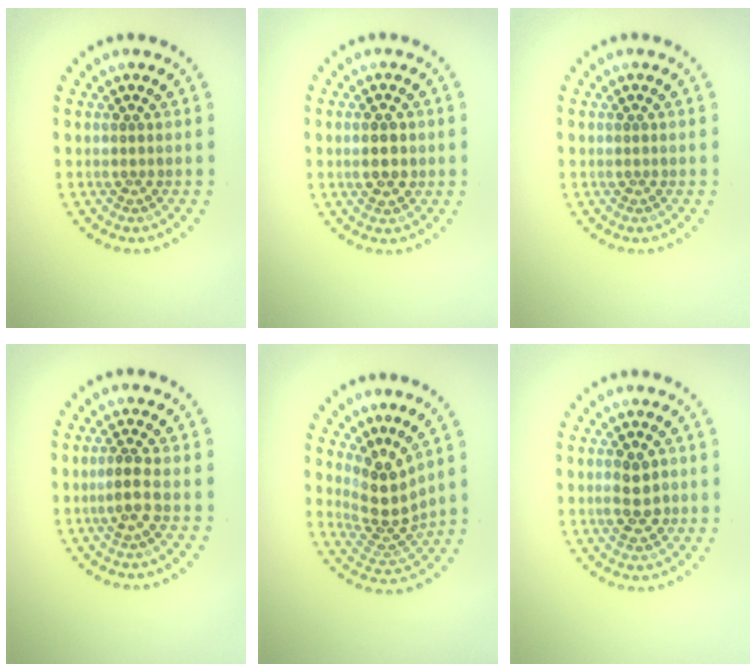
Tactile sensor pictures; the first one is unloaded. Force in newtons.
{"total": 2.9, "press": 2.9, "slide": 0.2}
{"total": 0.0}
{"total": 1.8, "press": 1.6, "slide": 0.9}
{"total": 3.7, "press": 2.8, "slide": 2.5}
{"total": 2.5, "press": 2.5, "slide": 0.1}